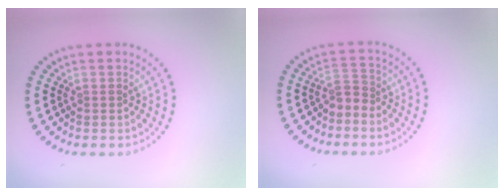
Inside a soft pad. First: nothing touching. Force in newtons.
{"total": 1.7, "press": 1.2, "slide": 1.2}